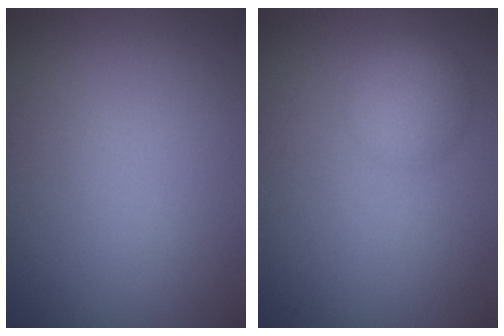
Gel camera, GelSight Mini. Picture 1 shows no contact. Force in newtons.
{"total": 2.9, "press": 2.8, "slide": 0.3}